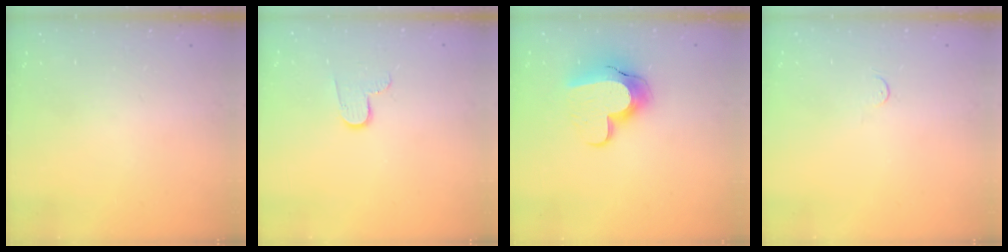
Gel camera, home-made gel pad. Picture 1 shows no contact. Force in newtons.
{"total": 6.5, "press": 6.4, "slide": 0.6}
{"total": 13.7, "press": 13.6, "slide": 1.0}
{"total": 3.4, "press": 3.4, "slide": 0.4}